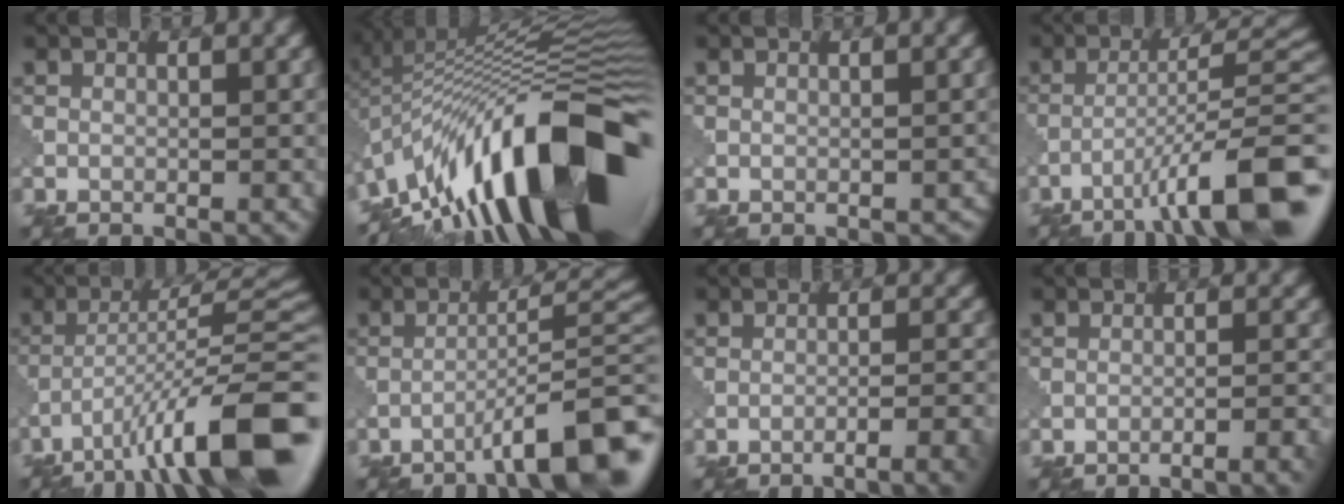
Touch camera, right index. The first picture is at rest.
{"total": 16.2, "force": [-7.1, 6.0, 13.3], "torque": [-0.185, 0.041, -0.147]}
{"total": 0.7, "force": [-0.6, 0.3, 0.2], "torque": [-0.007, -0.001, -0.005]}
{"total": 10.5, "force": [-5.8, 1.4, 8.7], "torque": [-0.118, 0.025, -0.091]}
{"total": 12.5, "force": [-6.8, 2.4, 10.2], "torque": [-0.159, 0.012, -0.111]}
{"total": 8.7, "force": [-5.6, 1.3, 6.5], "torque": [-0.081, 0.025, -0.088]}
{"total": 4.2, "force": [-2.9, 0.7, 3.0], "torque": [-0.040, 0.013, -0.054]}
{"total": 3.9, "force": [-2.8, 0.6, 2.6], "torque": [-0.034, 0.017, -0.052]}